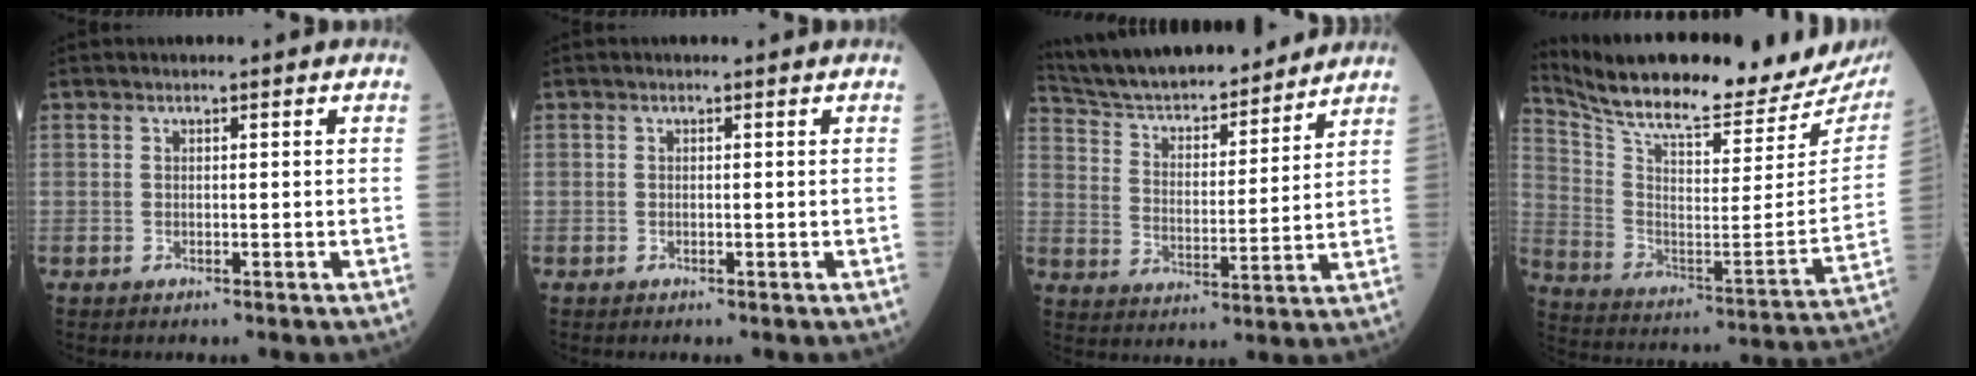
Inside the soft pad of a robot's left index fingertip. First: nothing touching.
{"total": 0.0}
{"total": 18.5, "force": [17.0, 3.1, 6.8], "torque": [-0.113, 0.008, 0.271]}
{"total": 27.9, "force": [25.1, 3.5, 11.7], "torque": [-0.210, -0.080, 0.354]}